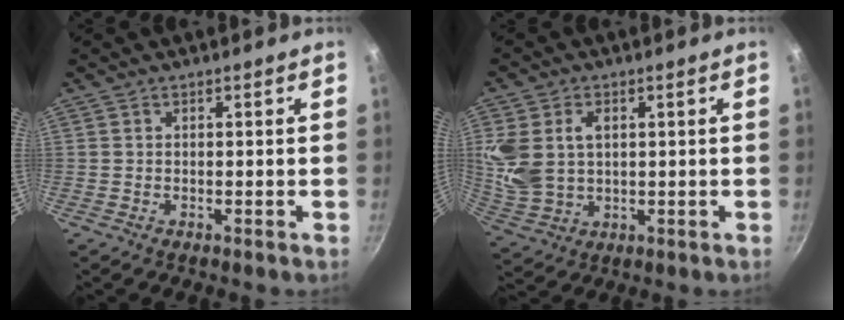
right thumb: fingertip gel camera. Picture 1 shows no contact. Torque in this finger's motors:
{"motor_torque": [1.28, 1.71, 0.68, -0.14, 0.41]}